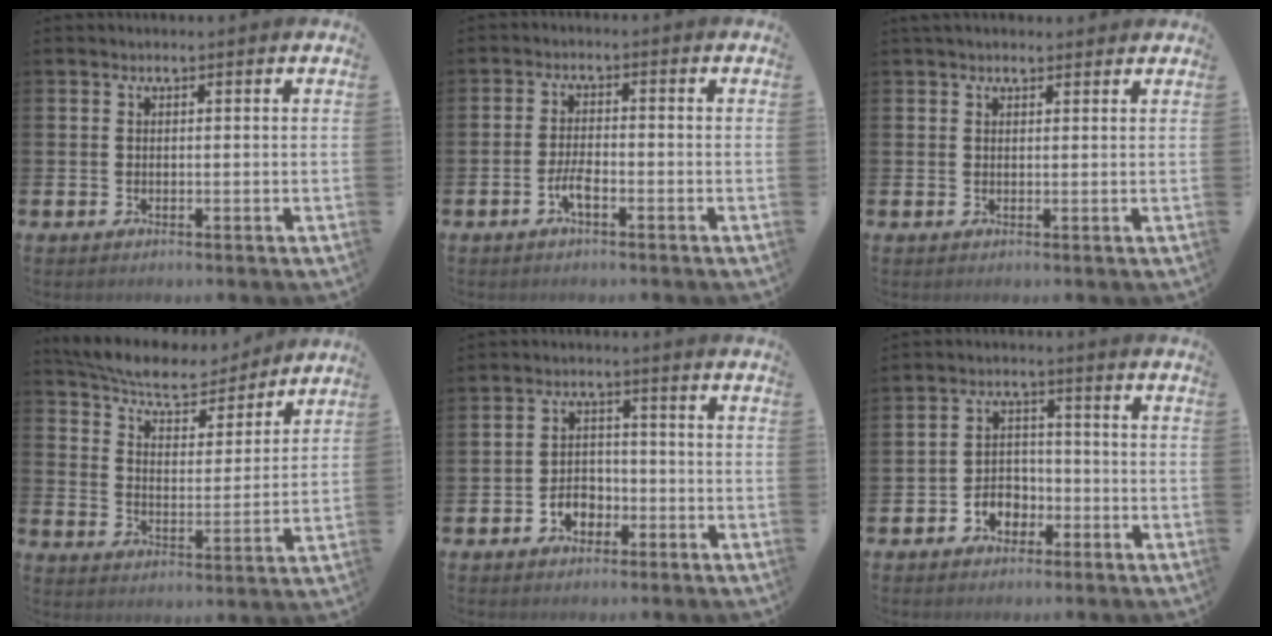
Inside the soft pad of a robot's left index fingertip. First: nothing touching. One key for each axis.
{"total": 2.8, "fx": -1.4, "fy": 0.8, "fz": 2.3, "tx": -0.054, "ty": 0.005, "tz": -0.027}
{"total": 1.6, "fx": 1.4, "fy": 0.7, "fz": 0.4, "tx": 0.000, "ty": 0.003, "tz": 0.023}
{"total": 8.0, "fx": 7.5, "fy": 1.8, "fz": 2.4, "tx": -0.067, "ty": -0.055, "tz": 0.126}
{"total": 3.4, "fx": -2.0, "fy": 2.4, "fz": 1.3, "tx": -0.028, "ty": 0.006, "tz": -0.045}
{"total": 3.5, "fx": -2.1, "fy": 2.7, "fz": 0.8, "tx": -0.030, "ty": 0.007, "tz": -0.047}